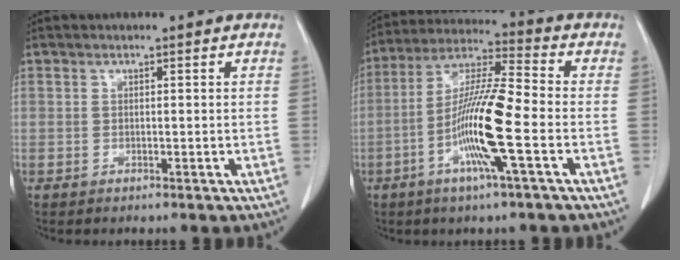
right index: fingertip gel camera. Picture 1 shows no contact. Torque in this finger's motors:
{"motor_torque": [1.50, -0.64, 0.51, 0.21]}